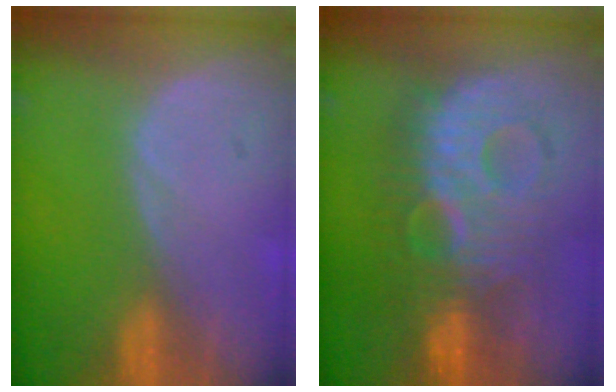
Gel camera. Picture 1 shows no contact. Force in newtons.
{"total": 10.6, "press": 10.6, "slide": 0.3}